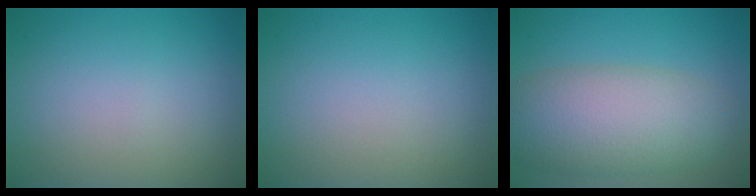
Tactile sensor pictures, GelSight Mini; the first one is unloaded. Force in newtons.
{"total": 0.0}
{"total": 8.0, "press": 8.0, "slide": 0.5}